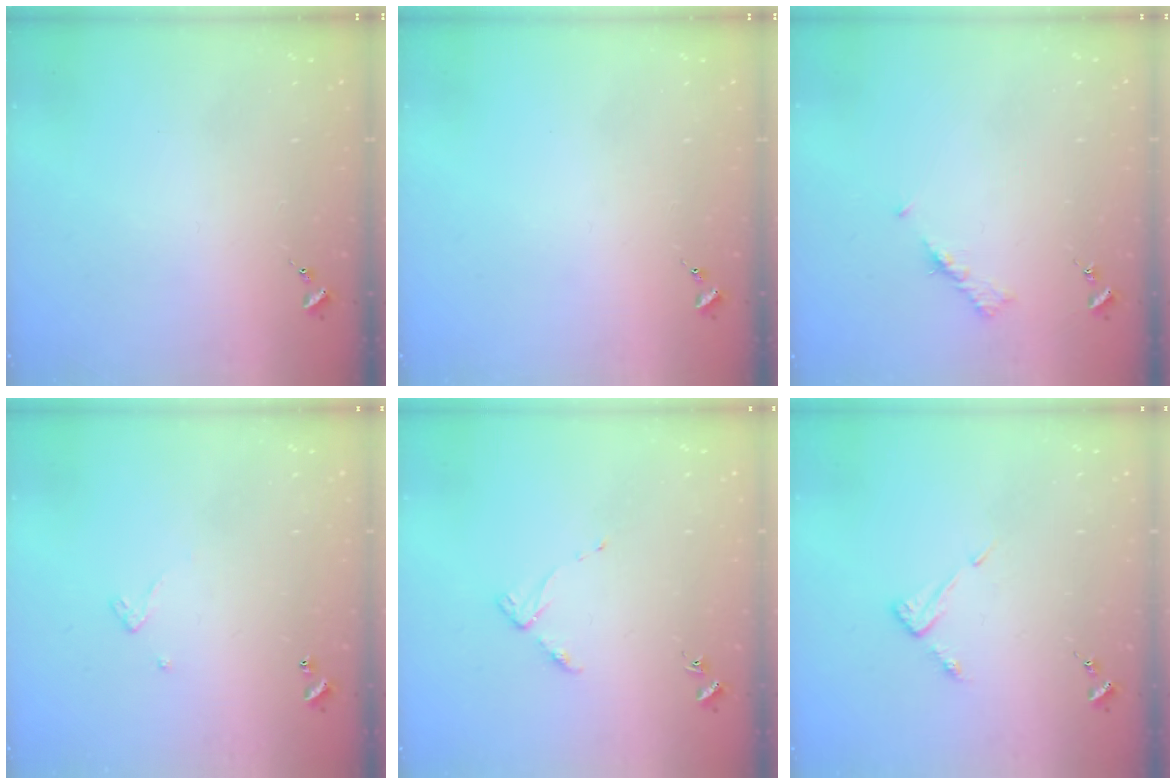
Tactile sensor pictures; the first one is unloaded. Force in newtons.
{"total": 0.0}
{"total": 5.3, "press": 5.2, "slide": 0.7}
{"total": 2.4, "press": 2.4, "slide": 0.2}
{"total": 3.8, "press": 3.8, "slide": 0.5}
{"total": 5.3, "press": 5.3, "slide": 0.4}